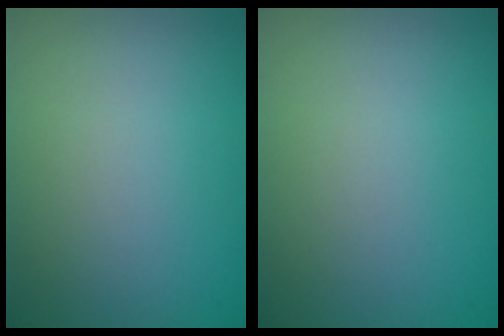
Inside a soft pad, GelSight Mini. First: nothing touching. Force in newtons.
{"total": 0.0}